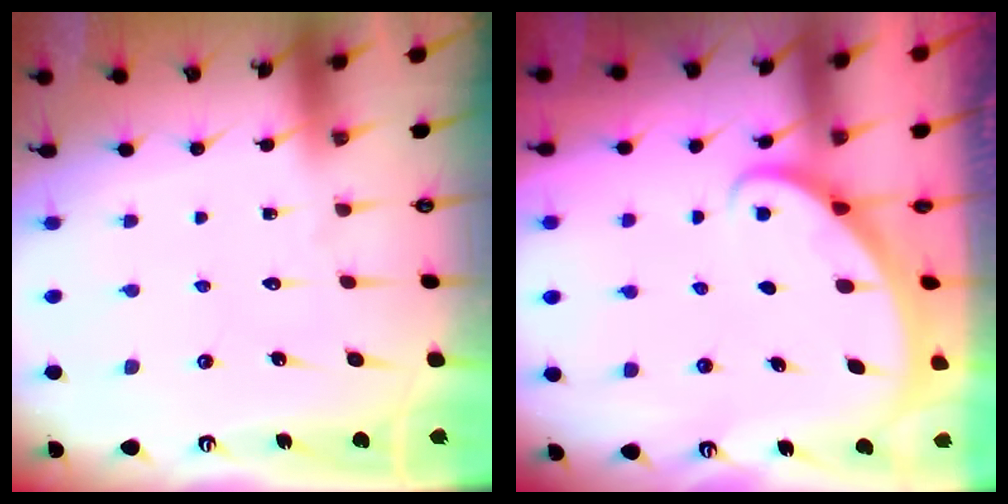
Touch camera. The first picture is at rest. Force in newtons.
{"total": 2.0, "press": 2.0, "slide": 0.1}